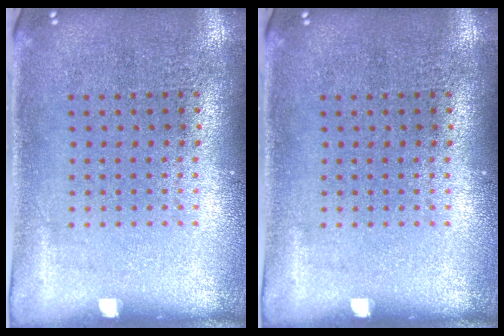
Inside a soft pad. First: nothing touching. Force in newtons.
{"total": 0.0}